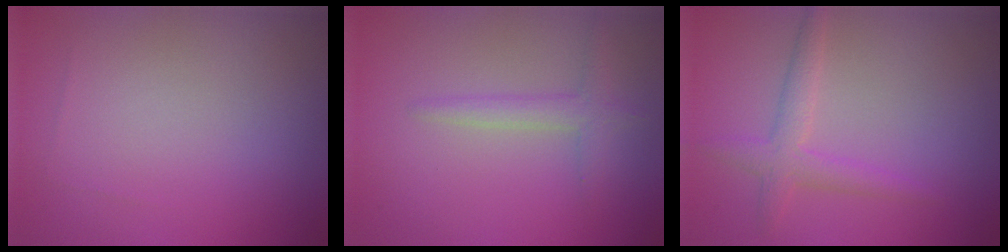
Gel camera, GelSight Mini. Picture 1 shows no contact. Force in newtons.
{"total": 1.7, "press": 1.7, "slide": 0.1}
{"total": 1.8, "press": 1.8, "slide": 0.1}